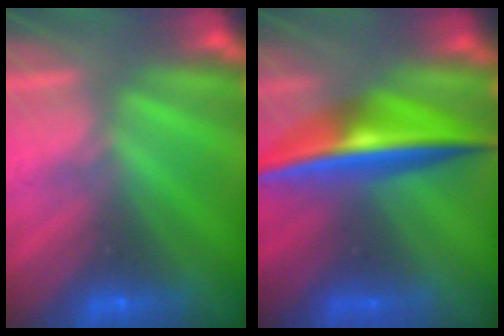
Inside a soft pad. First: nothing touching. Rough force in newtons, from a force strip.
{"total": 7.4}